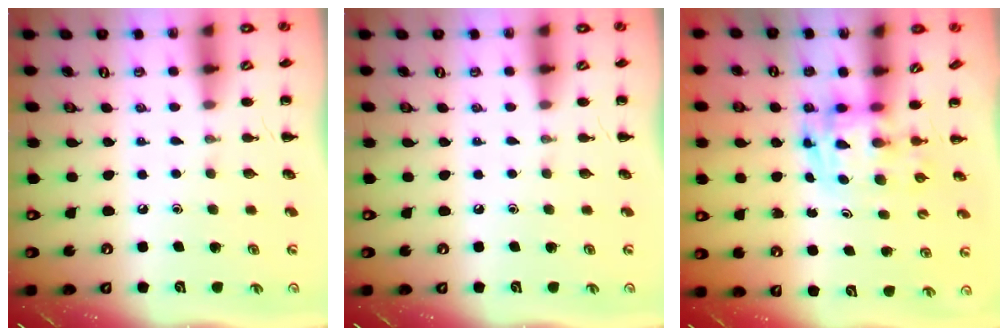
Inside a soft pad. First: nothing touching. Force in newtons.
{"total": 0.0}
{"total": 3.4, "press": 3.4, "slide": 0.6}